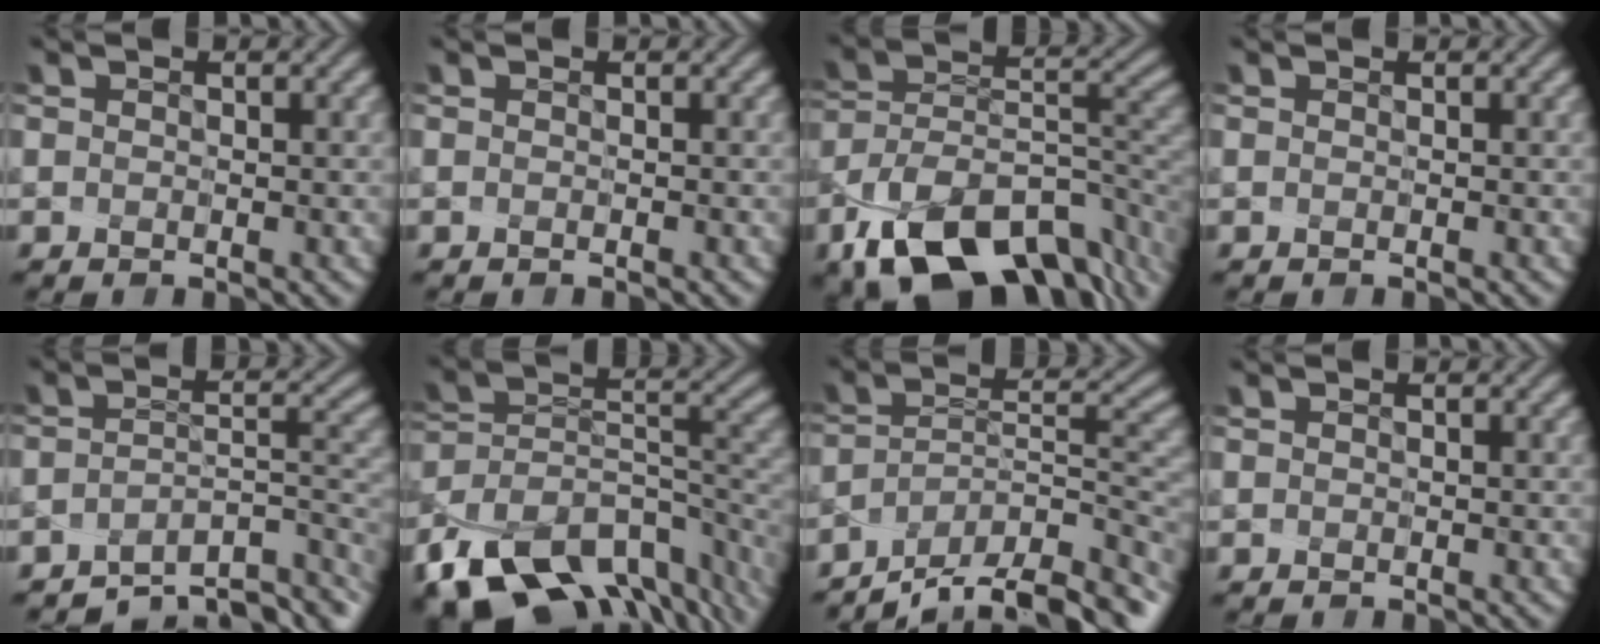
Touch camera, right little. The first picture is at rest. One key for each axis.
{"total": 0.0}
{"total": 13.5, "fx": -6.8, "fy": 8.1, "fz": 8.4, "tx": -0.155, "ty": -0.003, "tz": -0.112}
{"total": 0.0}
{"total": 7.2, "fx": -4.6, "fy": 3.2, "fz": 4.6, "tx": -0.059, "ty": -0.010, "tz": -0.064}
{"total": 14.6, "fx": -8.0, "fy": 8.7, "fz": 8.6, "tx": -0.182, "ty": -0.014, "tz": -0.123}
{"total": 11.5, "fx": -7.8, "fy": 4.5, "fz": 7.2, "tx": -0.132, "ty": 0.001, "tz": -0.108}
{"total": 0.0}